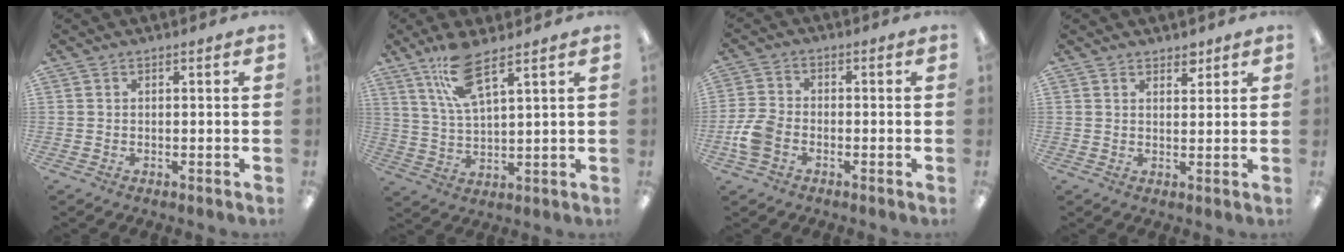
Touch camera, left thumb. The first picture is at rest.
{"total": 10.6, "force": [7.3, 2.7, 7.2], "torque": [-0.150, -0.017, 0.131]}
{"total": 6.6, "force": [-2.6, 4.4, 4.1], "torque": [-0.089, 0.013, -0.048]}
{"total": 2.9, "force": [2.4, 1.4, 0.7], "torque": [0.008, -0.015, 0.040]}